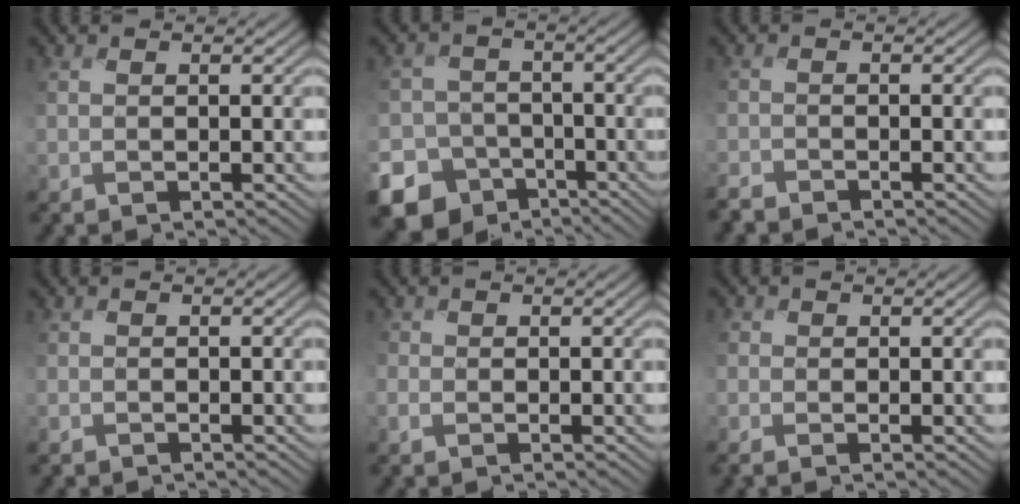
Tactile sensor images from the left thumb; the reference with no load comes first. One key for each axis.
{"total": 15.9, "fx": -9.2, "fy": 12.5, "fz": 3.0, "tx": -0.113, "ty": -0.067, "tz": -0.151}
{"total": 2.6, "fx": -2.4, "fy": 0.7, "fz": 0.5, "tx": -0.012, "ty": -0.011, "tz": -0.055}
{"total": 1.0, "fx": -0.8, "fy": 0.6, "fz": 0.0, "tx": -0.002, "ty": -0.005, "tz": -0.021}
{"total": 1.4, "fx": -0.6, "fy": 1.1, "fz": 0.5, "tx": -0.014, "ty": -0.003, "tz": -0.019}
{"total": 1.9, "fx": -1.0, "fy": 1.4, "fz": 0.8, "tx": -0.023, "ty": -0.007, "tz": -0.027}